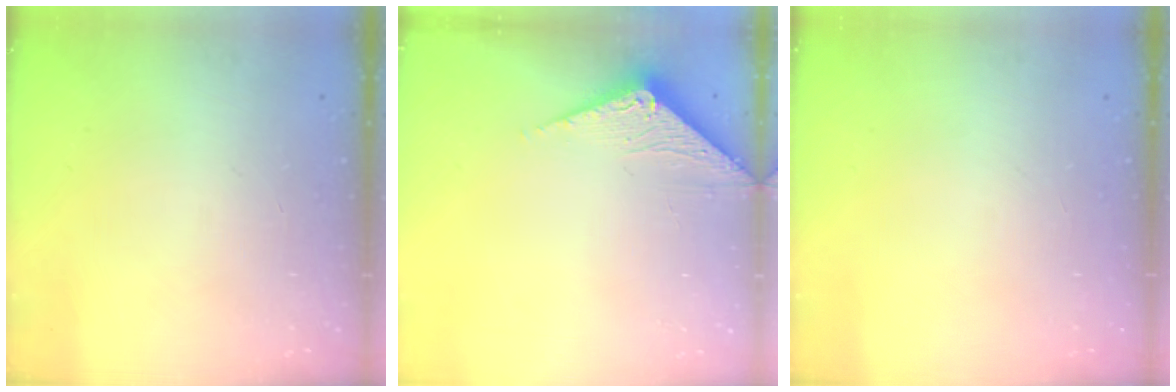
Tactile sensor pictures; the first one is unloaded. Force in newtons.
{"total": 3.5, "press": 3.5, "slide": 0.2}
{"total": 0.0}